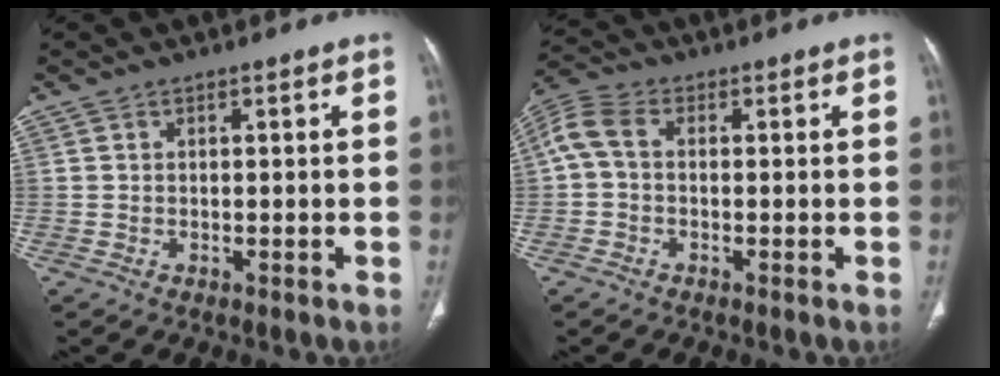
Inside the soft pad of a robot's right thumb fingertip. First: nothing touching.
{"total": 5.2, "force": [0.6, 3.8, 3.5], "torque": [-0.085, 0.020, -0.001]}